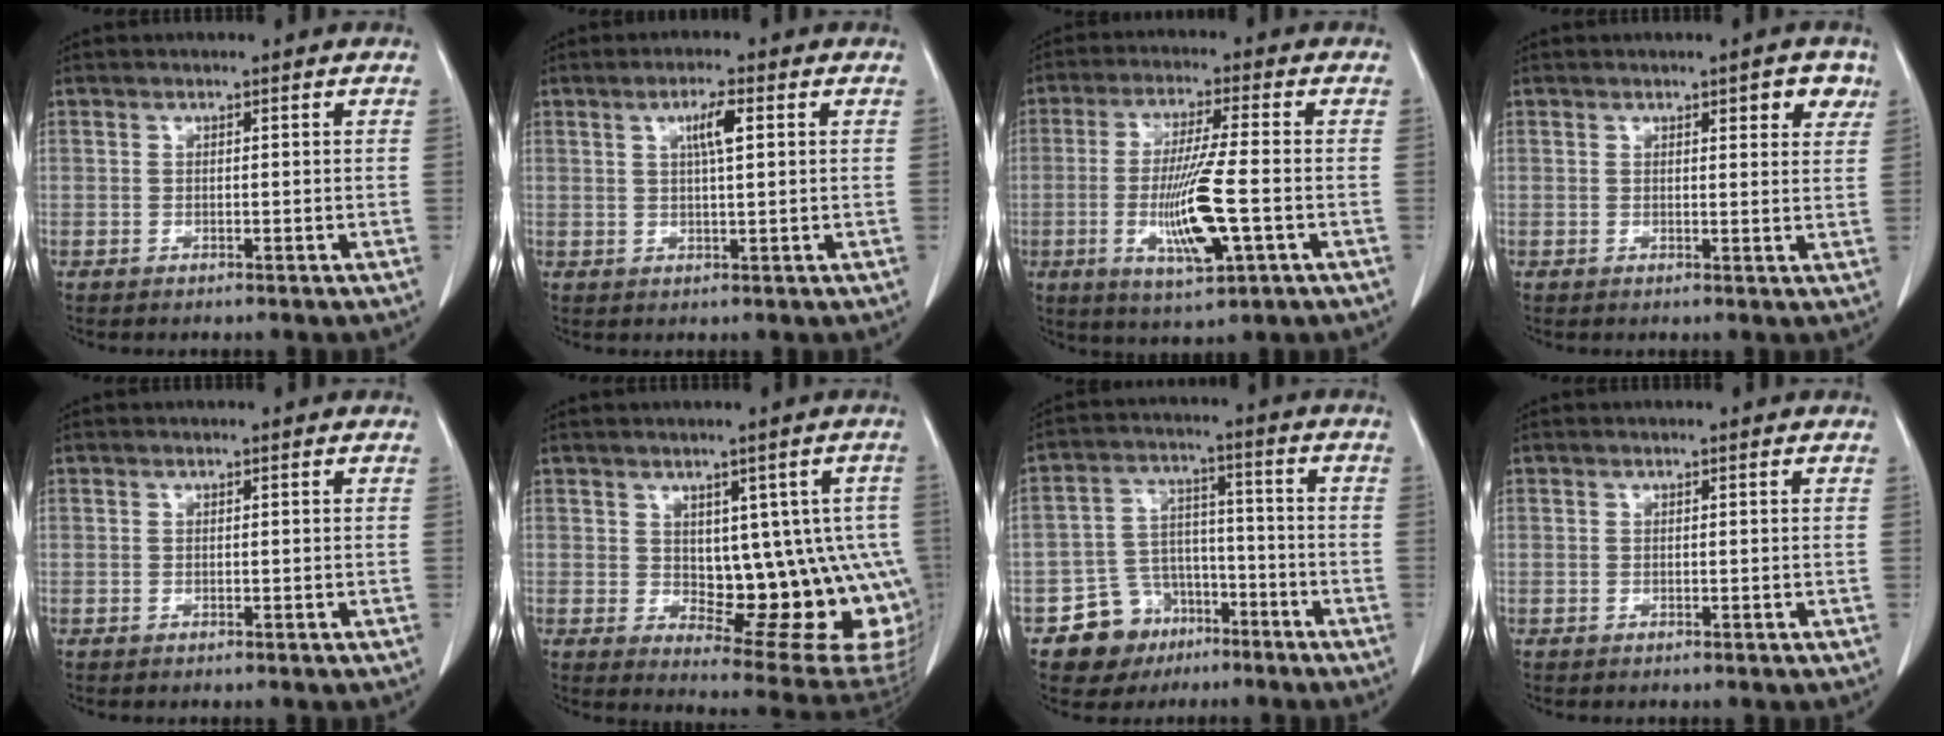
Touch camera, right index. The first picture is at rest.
{"total": 3.7, "force": [1.2, 0.3, 3.5], "torque": [-0.063, 0.002, 0.021]}
{"total": 11.0, "force": [-2.5, 0.7, 10.7], "torque": [-0.199, -0.014, -0.042]}
{"total": 3.5, "force": [2.0, 1.1, 2.6], "torque": [-0.027, -0.002, 0.023]}
{"total": 0.0}
{"total": 15.4, "force": [-0.1, 7.2, 13.6], "torque": [-0.118, 0.010, 0.024]}
{"total": 8.9, "force": [-5.2, 7.0, 1.8], "torque": [-0.032, 0.026, -0.076]}
{"total": 0.0}